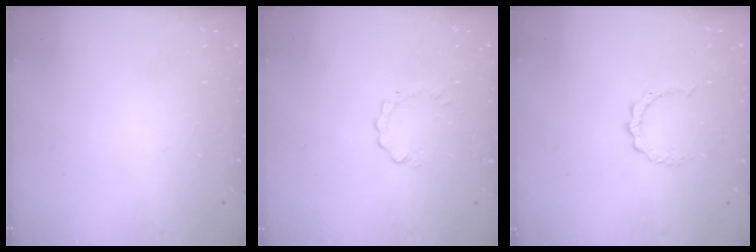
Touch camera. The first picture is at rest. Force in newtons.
{"total": 0.0}
{"total": 3.4, "press": 3.4, "slide": 0.3}